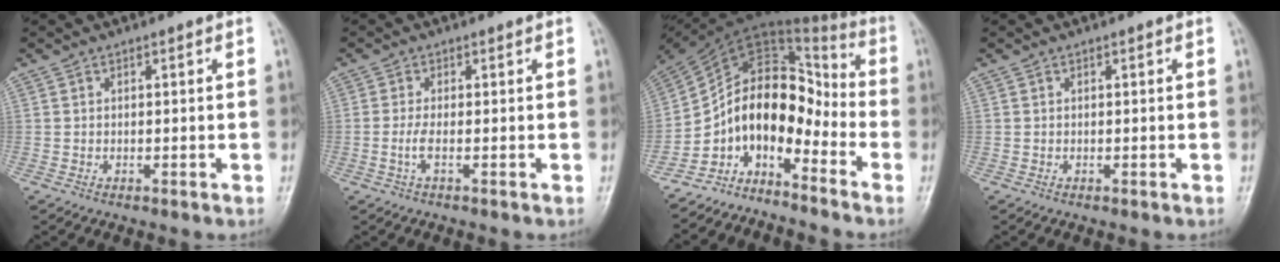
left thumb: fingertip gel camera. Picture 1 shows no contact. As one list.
[{"total": 2.2, "force": [-0.7, 0.2, 2.1], "torque": [-0.056, -0.001, -0.015]}, {"total": 13.9, "force": [-7.7, 7.6, 8.8], "torque": [-0.124, 0.109, -0.153]}, {"total": 0.0}]